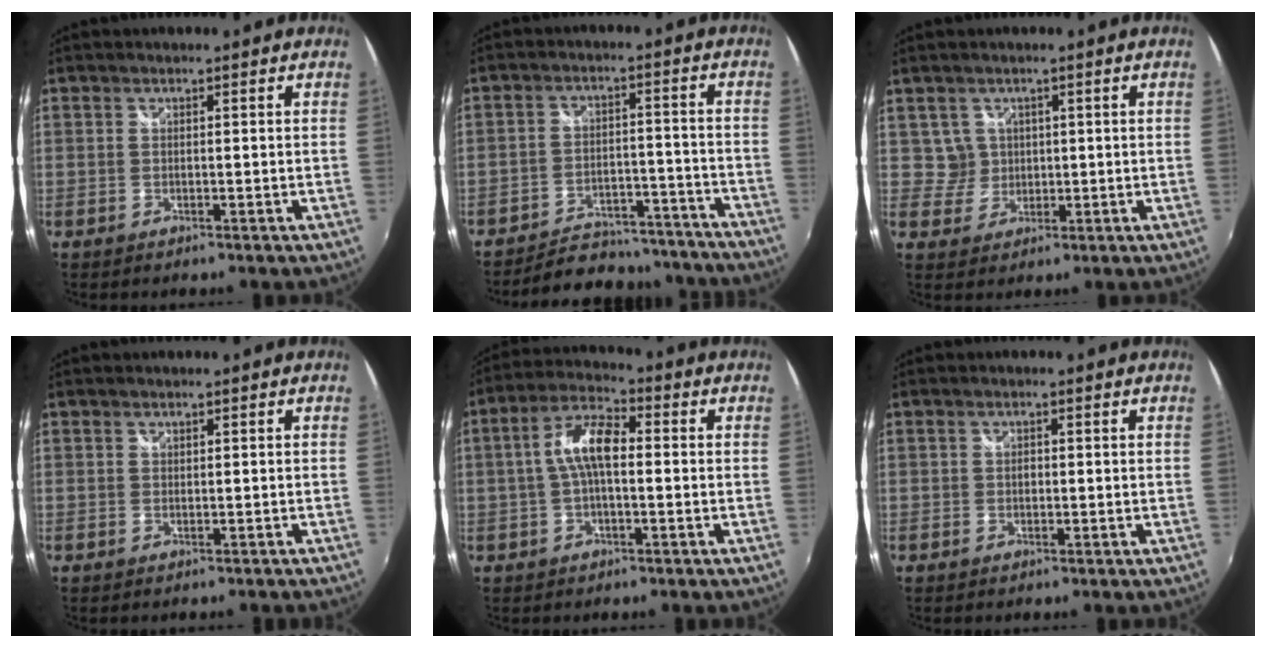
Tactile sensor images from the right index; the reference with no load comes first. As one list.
[{"total": 19.4, "force": [-17.5, 6.6, 5.2], "torque": [-0.110, 0.033, -0.215]}, {"total": 3.3, "force": [0.9, 3.2, -0.1], "torque": [0.011, 0.010, 0.015]}, {"total": 0.0}, {"total": 7.7, "force": [-0.2, 2.9, 7.1], "torque": [-0.146, 0.021, -0.006]}, {"total": 0.7, "force": [-0.1, 0.6, 0.4], "torque": [-0.006, 0.001, -0.004]}]